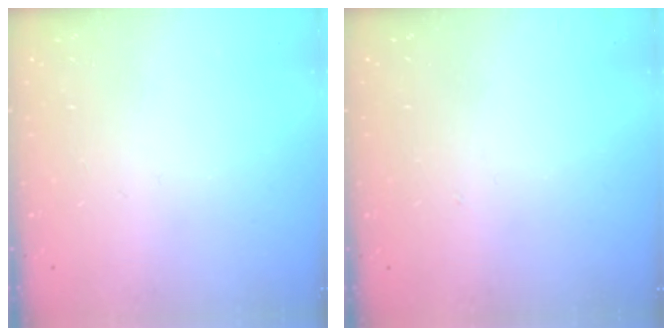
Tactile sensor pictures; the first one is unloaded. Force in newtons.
{"total": 1.6, "press": 1.6, "slide": 0.0}